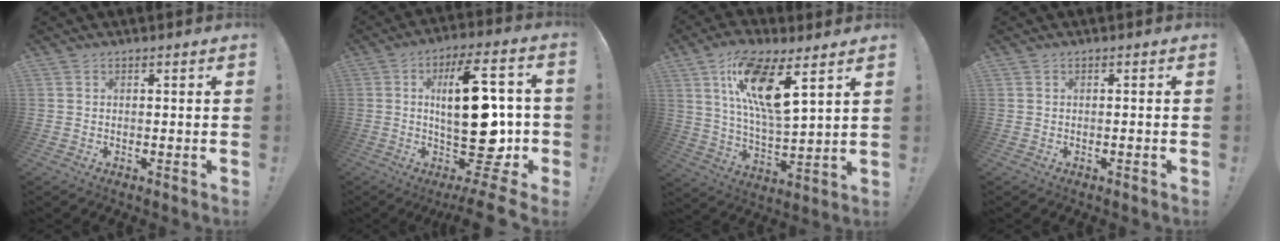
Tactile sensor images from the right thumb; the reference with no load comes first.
{"total": 22.6, "force": [-0.8, 8.0, 21.2], "torque": [-0.358, 0.008, -0.018]}
{"total": 16.1, "force": [8.3, 4.1, 13.2], "torque": [-0.240, -0.028, 0.133]}
{"total": 0.8, "force": [-0.7, -0.4, 0.2], "torque": [-0.009, 0.001, -0.012]}